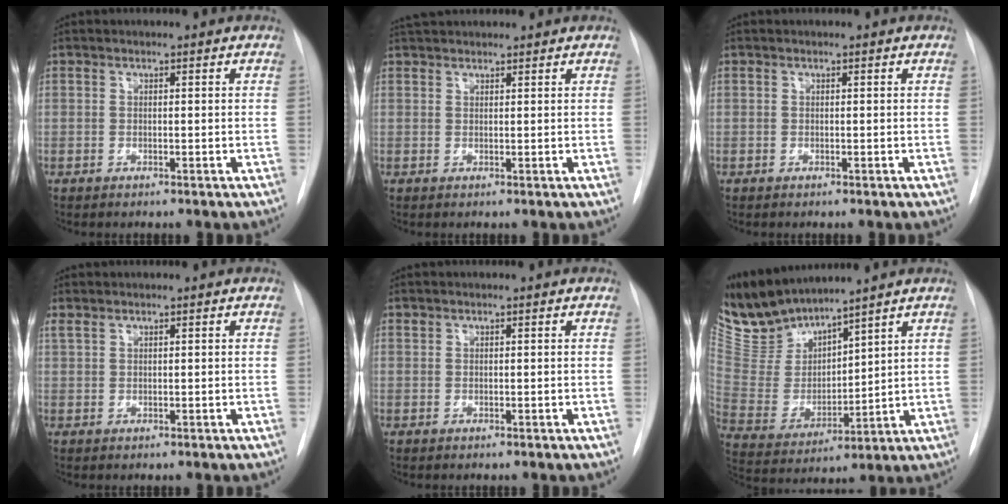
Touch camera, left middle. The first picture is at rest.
{"total": 4.7, "force": [4.4, 1.0, 1.5], "torque": [-0.016, 0.039, 0.069]}
{"total": 0.0}
{"total": 0.9, "force": [0.9, 0.2, 0.3], "torque": [-0.017, 0.014, 0.025]}
{"total": 0.0}
{"total": 10.7, "force": [10.4, 1.2, 2.4], "torque": [-0.071, -0.003, 0.228]}